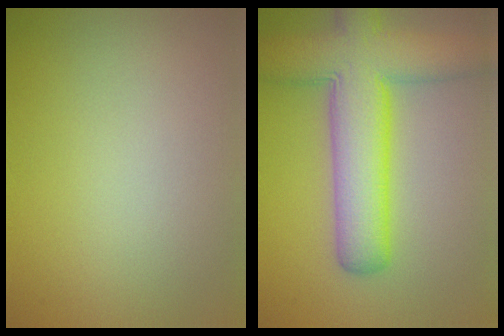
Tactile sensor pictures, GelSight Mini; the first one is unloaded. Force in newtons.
{"total": 9.1, "press": 9.1, "slide": 0.4}